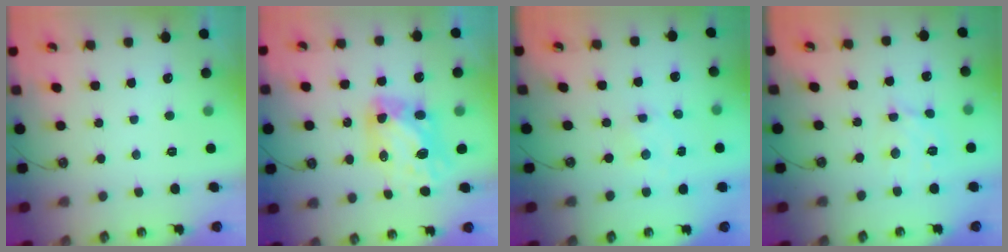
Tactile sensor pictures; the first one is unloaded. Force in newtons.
{"total": 9.0, "press": 9.0, "slide": 1.1}
{"total": 1.3, "press": 1.3, "slide": 0.2}
{"total": 9.5, "press": 9.5, "slide": 0.6}